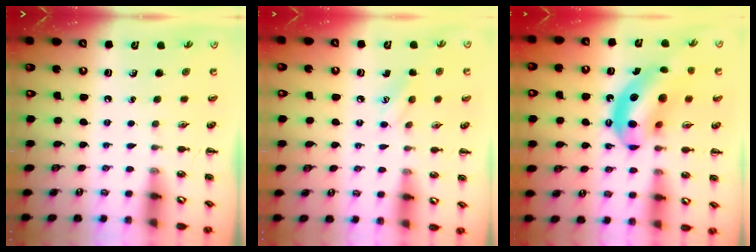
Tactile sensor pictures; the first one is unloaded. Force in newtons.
{"total": 8.1, "press": 7.9, "slide": 2.0}
{"total": 15.1, "press": 14.4, "slide": 4.2}